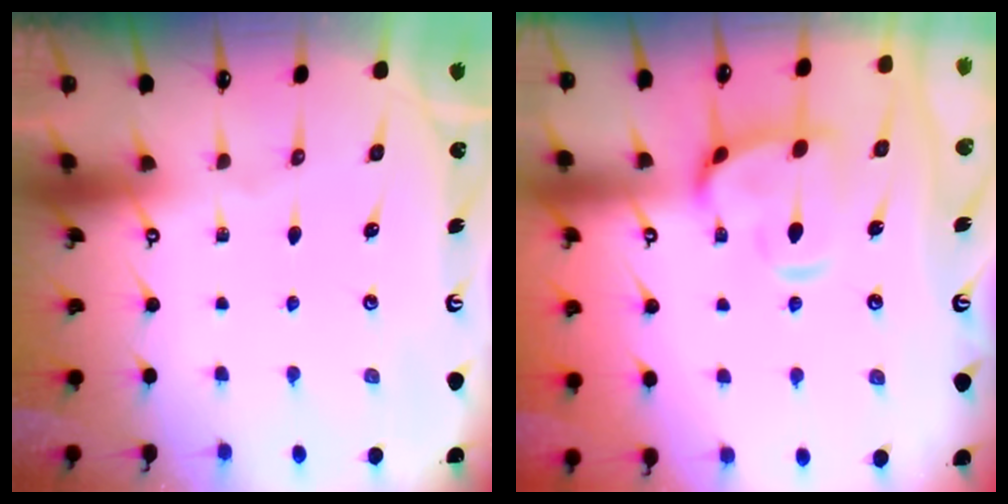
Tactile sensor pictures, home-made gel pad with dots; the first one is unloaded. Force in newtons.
{"total": 4.5, "press": 4.4, "slide": 0.7}